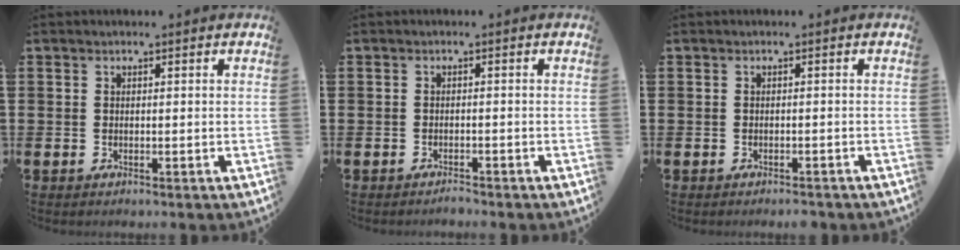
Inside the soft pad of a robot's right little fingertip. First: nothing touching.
{"total": 0.9, "force": [-0.9, 0.0, 0.1], "torque": [-0.005, 0.000, -0.019]}
{"total": 0.8, "force": [-0.8, 0.1, 0.2], "torque": [-0.005, -0.001, -0.015]}